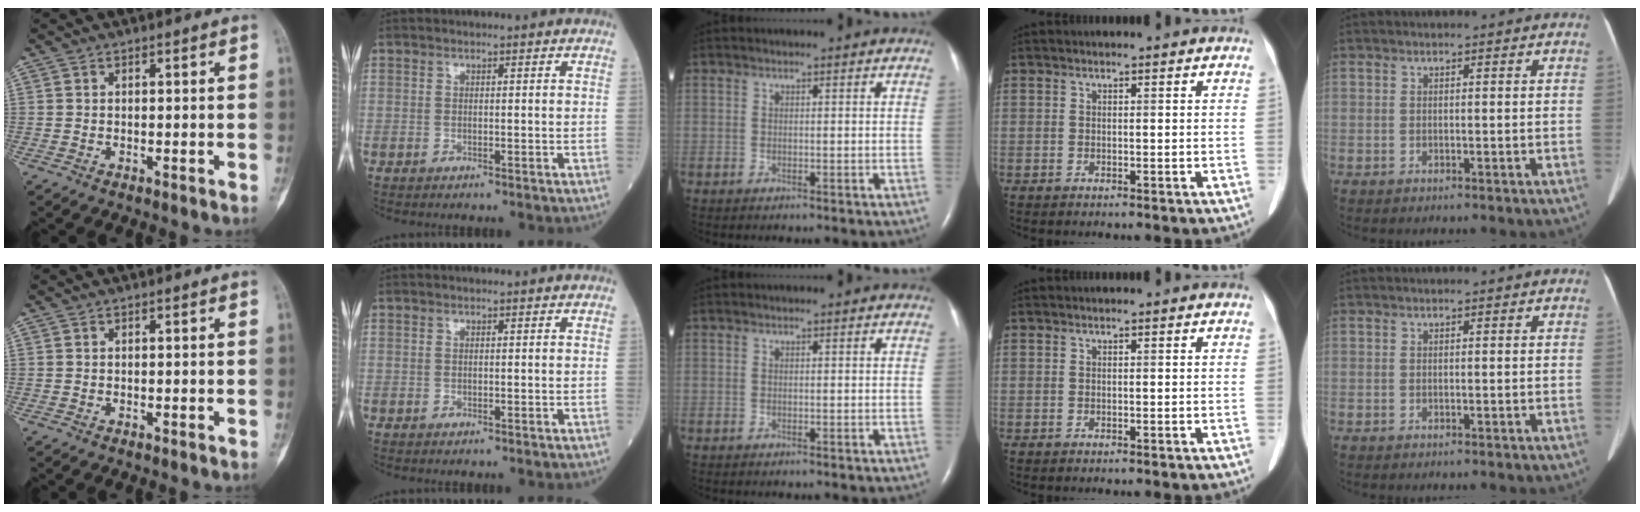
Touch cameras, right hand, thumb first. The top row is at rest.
{}